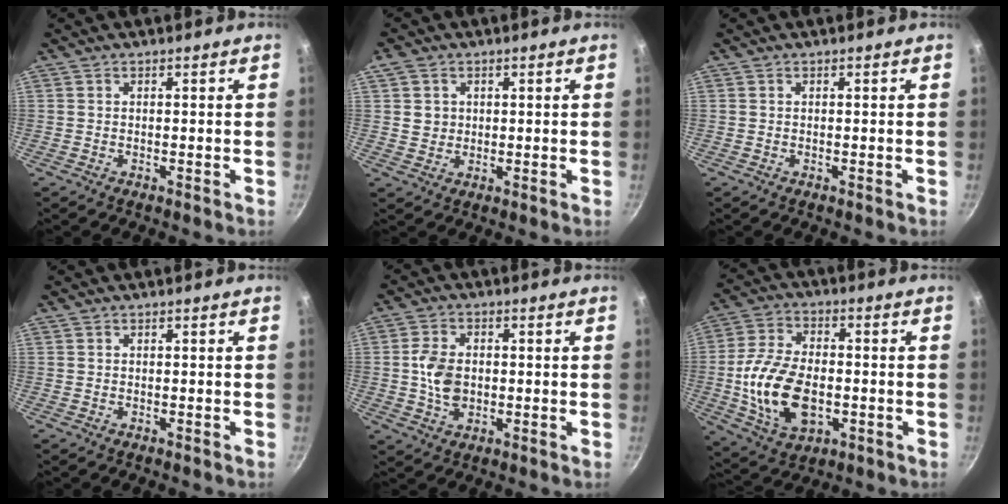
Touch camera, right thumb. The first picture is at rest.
{"total": 3.7, "force": [0.9, 3.3, 1.3], "torque": [-0.010, 0.001, 0.016]}
{"total": 0.0}
{"total": 0.0}
{"total": 7.4, "force": [0.0, 5.1, 5.3], "torque": [-0.089, 0.007, -0.002]}
{"total": 16.1, "force": [-2.4, 9.8, 12.5], "torque": [-0.227, 0.015, -0.039]}